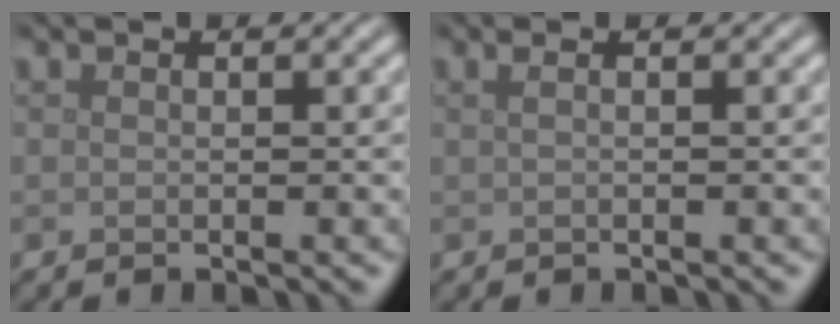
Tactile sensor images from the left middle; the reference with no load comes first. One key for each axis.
{"total": 1.4, "fx": 0.5, "fy": 0.6, "fz": 1.2, "tx": -0.011, "ty": -0.002, "tz": -0.005}